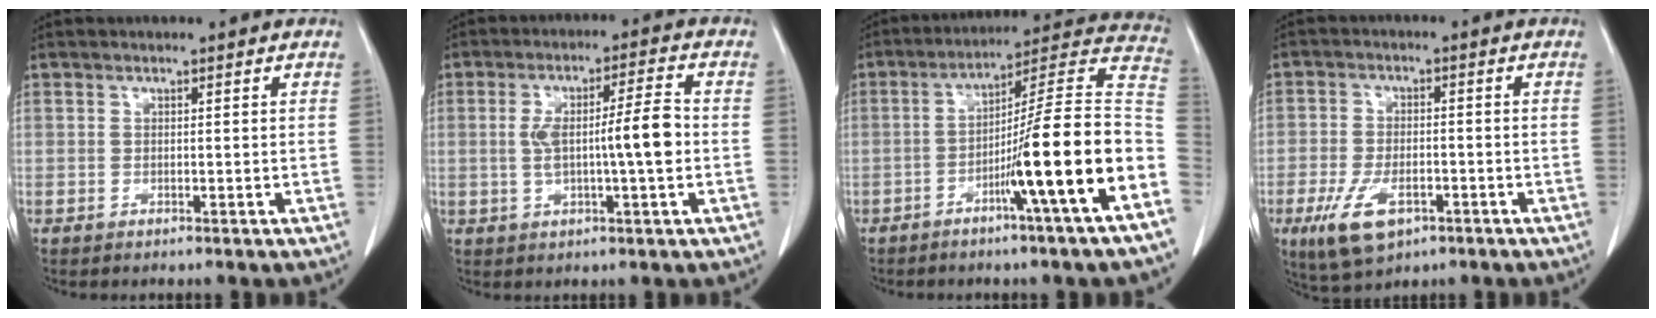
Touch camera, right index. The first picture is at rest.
{"total": 8.5, "force": [-0.5, 0.6, 8.5], "torque": [-0.148, 0.014, -0.007]}
{"total": 18.2, "force": [-6.6, -1.7, 16.9], "torque": [-0.219, 0.010, -0.109]}
{"total": 8.2, "force": [-4.0, 4.2, 5.8], "torque": [-0.119, -0.006, -0.062]}